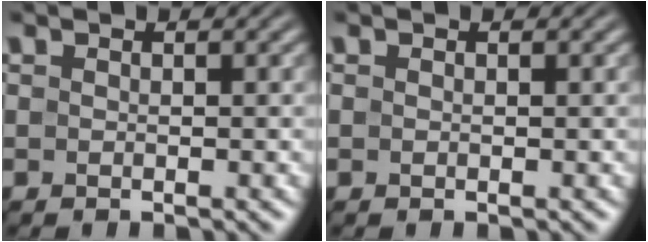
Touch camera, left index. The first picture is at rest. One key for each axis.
{"total": 0.0}